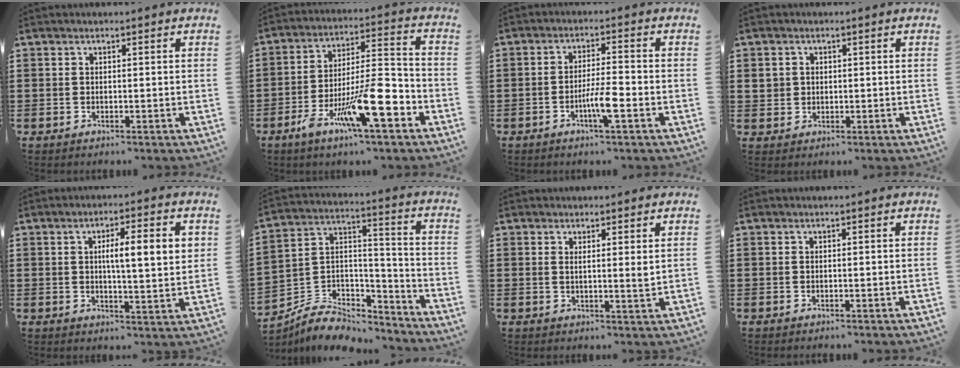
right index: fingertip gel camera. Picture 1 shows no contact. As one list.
[{"total": 15.5, "force": [-7.9, 4.0, 12.7], "torque": [-0.232, 0.013, -0.132]}, {"total": 5.2, "force": [-2.1, 0.6, 4.8], "torque": [-0.094, -0.007, -0.041]}, {"total": 2.1, "force": [0.4, 1.9, 0.7], "torque": [-0.022, 0.008, 0.007]}, {"total": 7.3, "force": [1.6, 1.4, 7.0], "torque": [-0.118, -0.002, 0.019]}, {"total": 7.9, "force": [-6.7, 3.5, 2.2], "torque": [-0.049, 0.018, -0.129]}, {"total": 2.5, "force": [1.3, 0.0, 2.1], "torque": [-0.028, -0.009, 0.017]}, {"total": 0.0}]